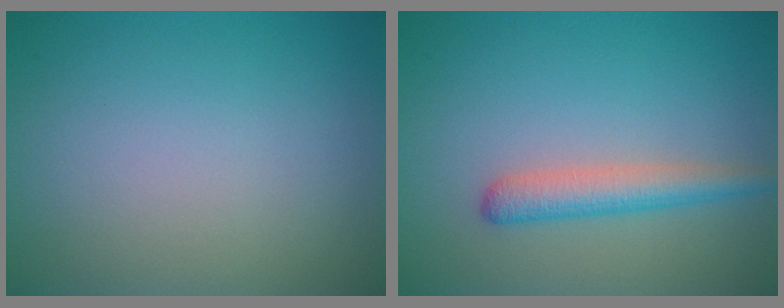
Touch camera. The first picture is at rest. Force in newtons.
{"total": 2.9, "press": 2.9, "slide": 0.1}